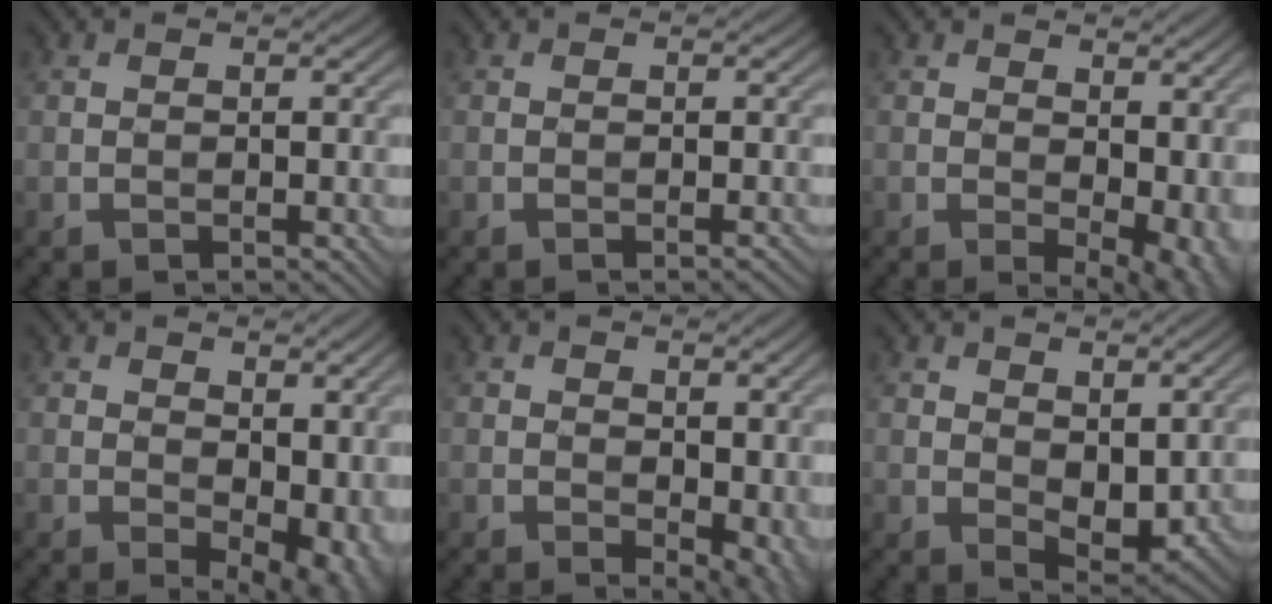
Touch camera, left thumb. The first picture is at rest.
{"total": 0.6, "force": [-0.3, 0.1, 0.5], "torque": [-0.006, 0.004, -0.007]}
{"total": 9.1, "force": [0.4, 5.2, 7.5], "torque": [-0.081, -0.011, 0.028]}
{"total": 10.2, "force": [0.5, 6.1, 8.1], "torque": [-0.097, -0.017, 0.033]}
{"total": 5.5, "force": [0.0, 3.2, 4.5], "torque": [-0.053, -0.010, 0.007]}
{"total": 5.1, "force": [1.5, 3.0, 3.8], "torque": [-0.070, -0.008, 0.031]}